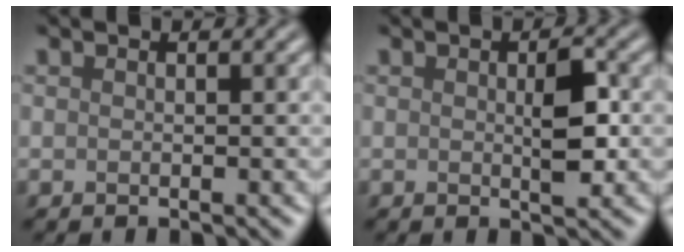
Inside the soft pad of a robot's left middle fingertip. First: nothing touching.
{"total": 2.4, "force": [0.0, 0.6, 2.4], "torque": [-0.045, -0.003, 0.002]}